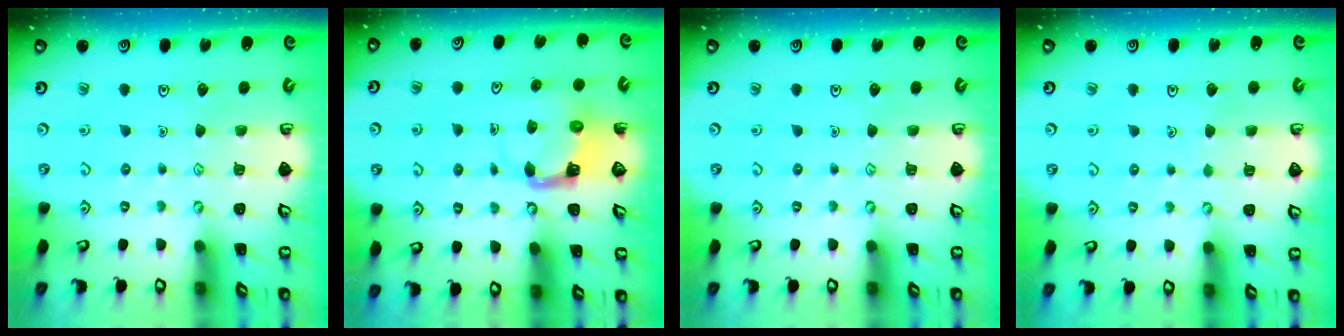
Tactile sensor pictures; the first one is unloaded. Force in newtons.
{"total": 4.0, "press": 3.9, "slide": 0.6}
{"total": 0.0}
{"total": 1.4, "press": 1.4, "slide": 0.1}